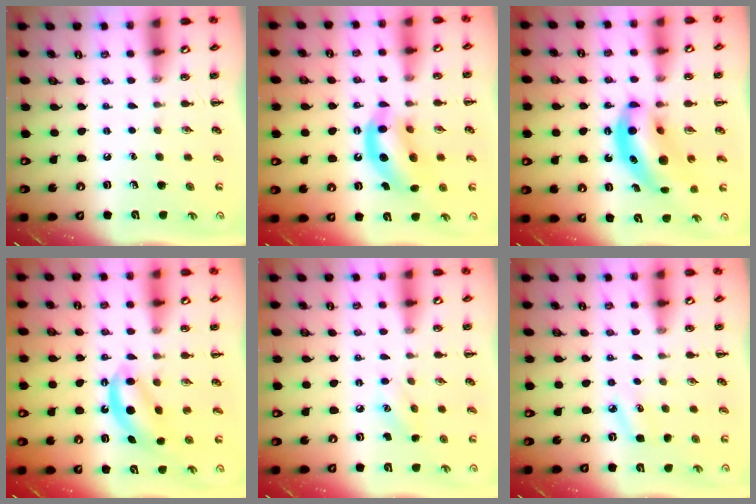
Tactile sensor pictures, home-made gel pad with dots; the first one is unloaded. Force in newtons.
{"total": 12.1, "press": 11.6, "slide": 3.3}
{"total": 12.4, "press": 12.1, "slide": 2.8}
{"total": 6.3, "press": 6.3, "slide": 0.8}
{"total": 8.2, "press": 8.0, "slide": 1.7}
{"total": 5.3, "press": 5.0, "slide": 1.7}